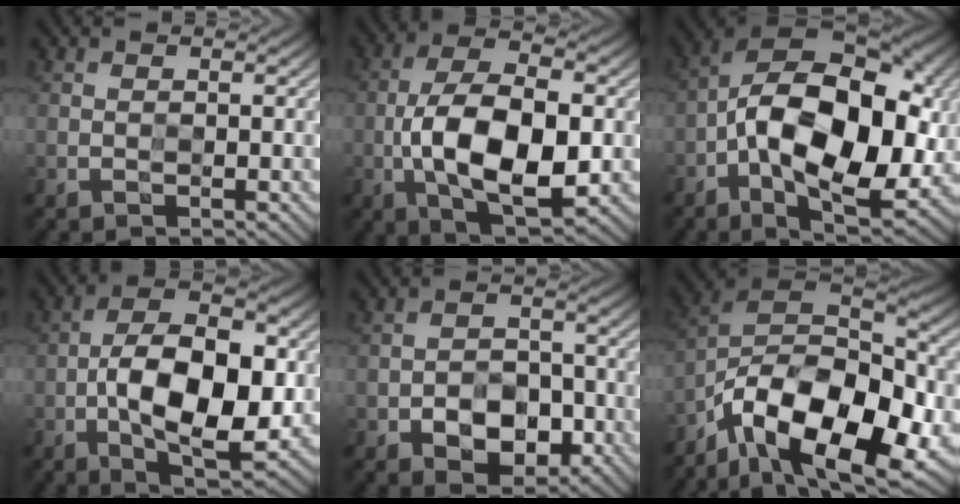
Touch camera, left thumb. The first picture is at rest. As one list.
[{"total": 12.8, "force": [-2.2, 6.0, 11.1], "torque": [-0.208, -0.009, -0.037]}, {"total": 18.7, "force": [-2.2, 10.2, 15.5], "torque": [-0.260, 0.007, -0.050]}, {"total": 13.1, "force": [-2.1, 6.2, 11.4], "torque": [-0.189, -0.003, -0.036]}, {"total": 6.7, "force": [-2.9, 4.3, 4.3], "torque": [-0.062, -0.005, -0.053]}, {"total": 18.6, "force": [-9.5, 9.1, 13.2], "torque": [-0.261, -0.019, -0.158]}]